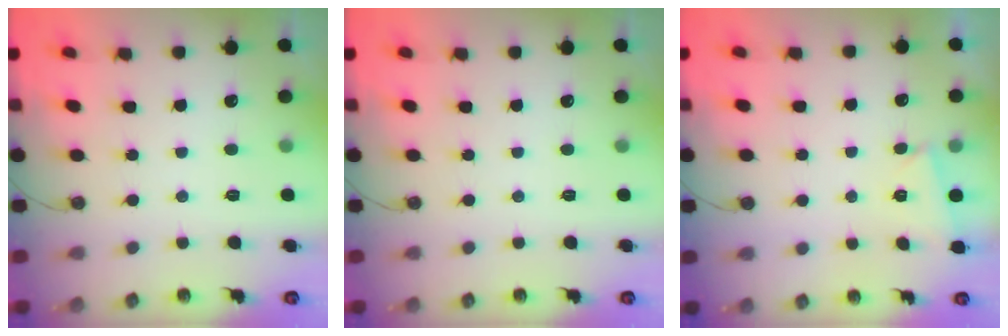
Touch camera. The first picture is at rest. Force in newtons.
{"total": 0.0}
{"total": 4.8, "press": 0.8, "slide": 4.7}